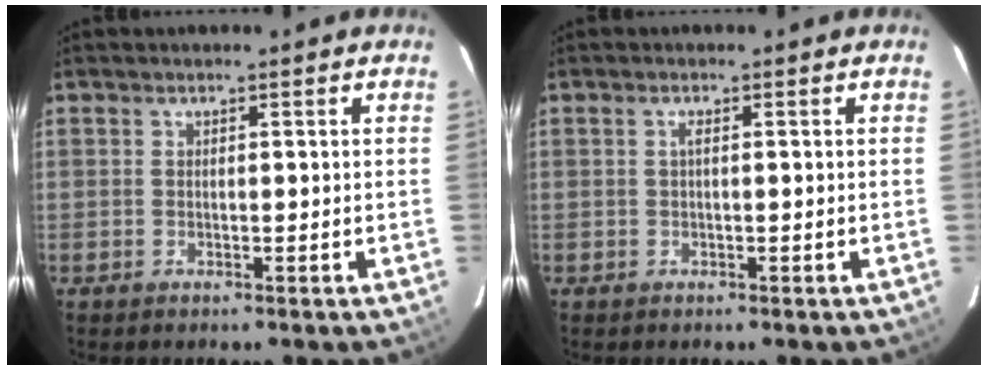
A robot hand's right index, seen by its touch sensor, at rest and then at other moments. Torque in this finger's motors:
{"motor_torque": [0.14, 0.16, 0.12, 0.03]}